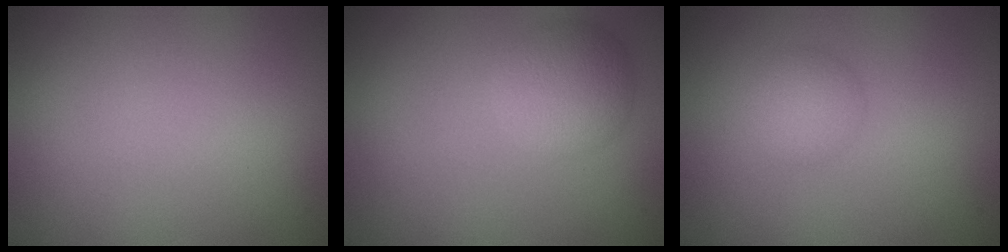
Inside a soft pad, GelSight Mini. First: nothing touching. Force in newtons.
{"total": 3.5, "press": 3.5, "slide": 0.1}
{"total": 2.2, "press": 2.2, "slide": 0.1}